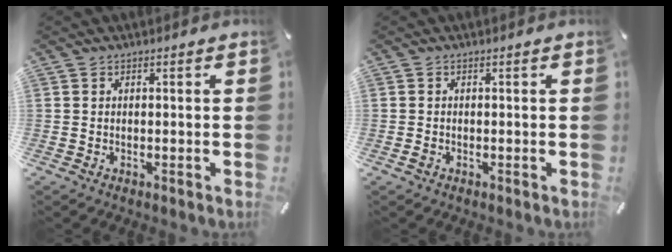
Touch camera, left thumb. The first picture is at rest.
{"total": 0.8, "force": [-0.3, 0.5, 0.5], "torque": [-0.008, 0.000, -0.007]}